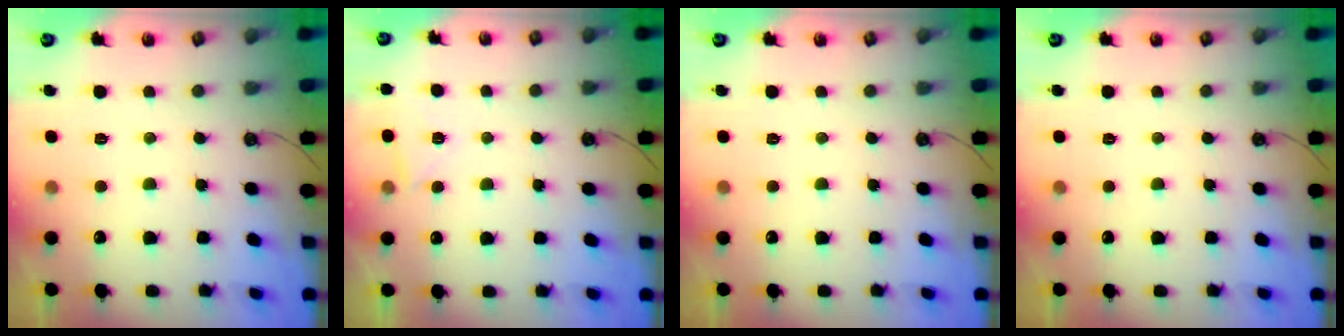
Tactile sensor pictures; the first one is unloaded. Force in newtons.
{"total": 4.4, "press": 3.4, "slide": 2.8}
{"total": 0.0}
{"total": 0.0}